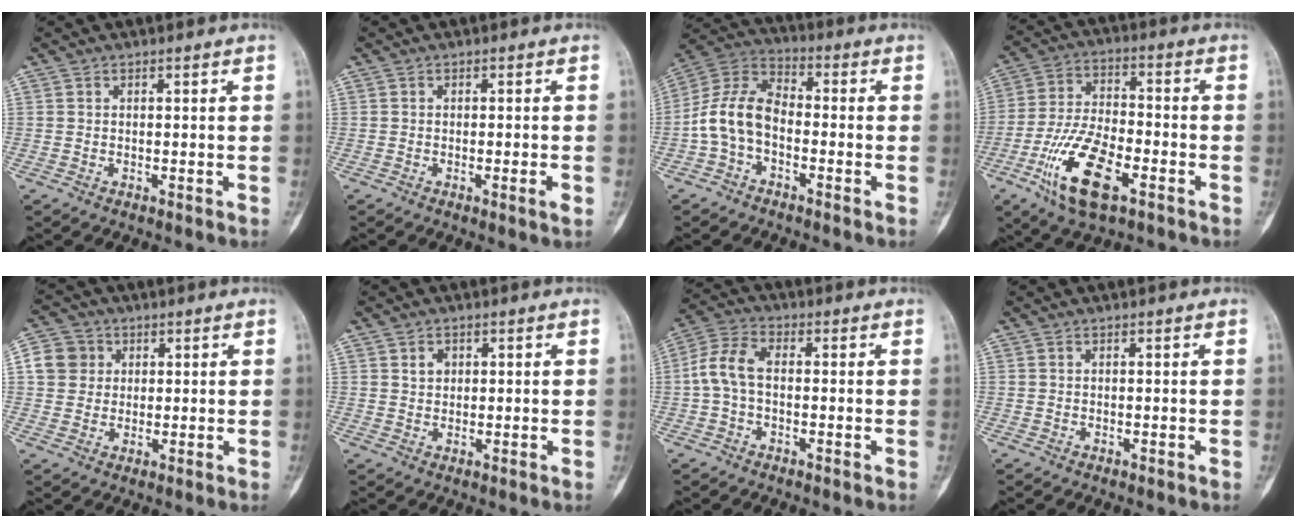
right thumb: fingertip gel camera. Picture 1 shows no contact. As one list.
[{"total": 1.8, "force": [-0.6, 0.2, 1.7], "torque": [-0.029, -0.004, -0.008]}, {"total": 10.2, "force": [-2.5, 6.5, 7.5], "torque": [-0.144, 0.039, -0.062]}, {"total": 15.1, "force": [-6.7, 6.5, 11.8], "torque": [-0.229, 0.022, -0.121]}, {"total": 6.2, "force": [1.4, 5.8, 1.7], "torque": [-0.010, 0.005, 0.021]}, {"total": 2.1, "force": [0.8, 1.7, 0.9], "torque": [-0.007, -0.004, 0.015]}, {"total": 6.8, "force": [-0.4, 4.0, 5.5], "torque": [-0.117, 0.022, -0.018]}, {"total": 0.0}]